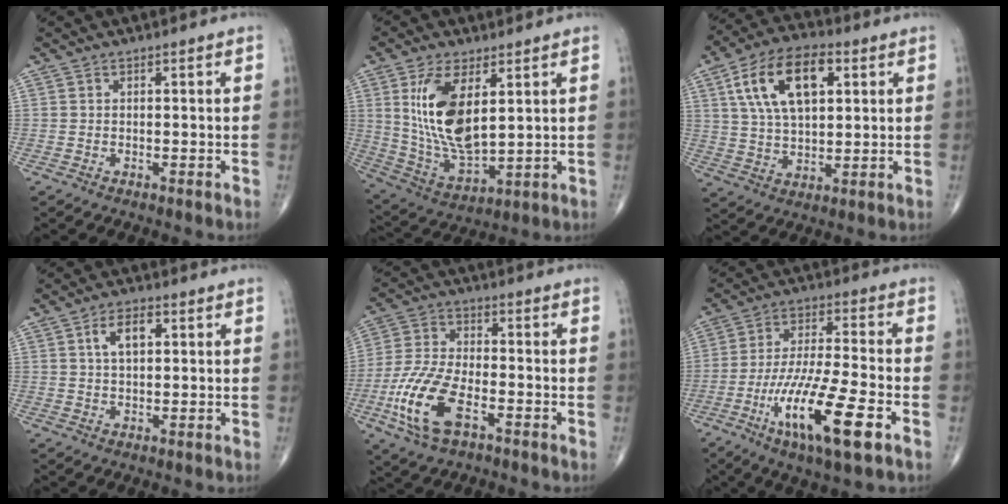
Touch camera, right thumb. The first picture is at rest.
{"total": 15.2, "force": [4.3, 6.7, 12.9], "torque": [-0.249, -0.026, 0.098]}
{"total": 15.6, "force": [5.3, 8.1, 12.3], "torque": [-0.211, 0.003, 0.093]}
{"total": 5.4, "force": [1.6, 2.8, 4.3], "torque": [-0.074, 0.005, 0.026]}
{"total": 13.6, "force": [-5.6, 6.2, 10.7], "torque": [-0.230, 0.017, -0.108]}
{"total": 16.7, "force": [-7.2, 3.1, 14.8], "torque": [-0.289, 0.011, -0.125]}